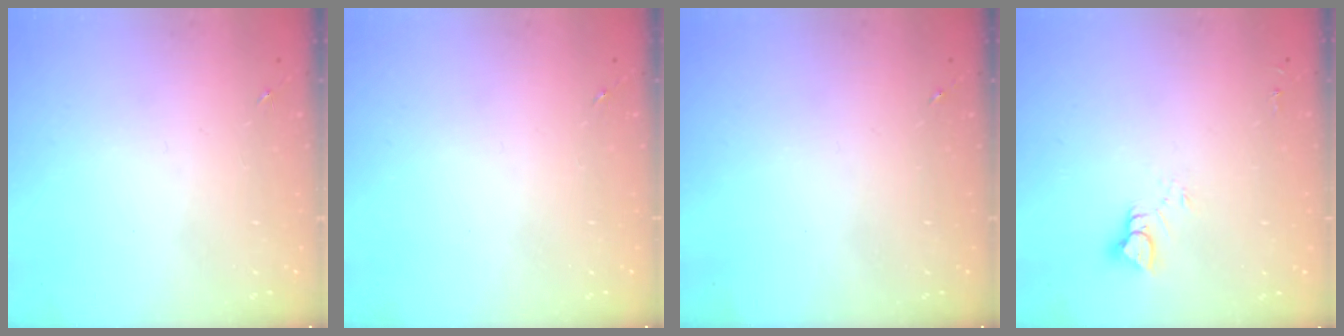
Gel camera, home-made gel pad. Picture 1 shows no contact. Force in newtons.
{"total": 0.0}
{"total": 0.0}
{"total": 5.1, "press": 5.1, "slide": 0.3}